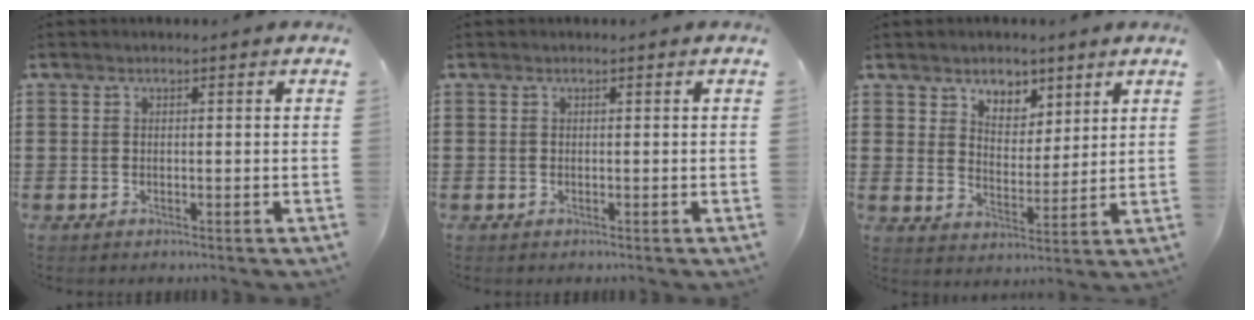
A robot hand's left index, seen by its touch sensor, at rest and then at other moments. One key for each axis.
{"total": 0.0}
{"total": 4.6, "fx": 3.7, "fy": 2.8, "fz": 0.1, "tx": -0.017, "ty": -0.009, "tz": 0.064}